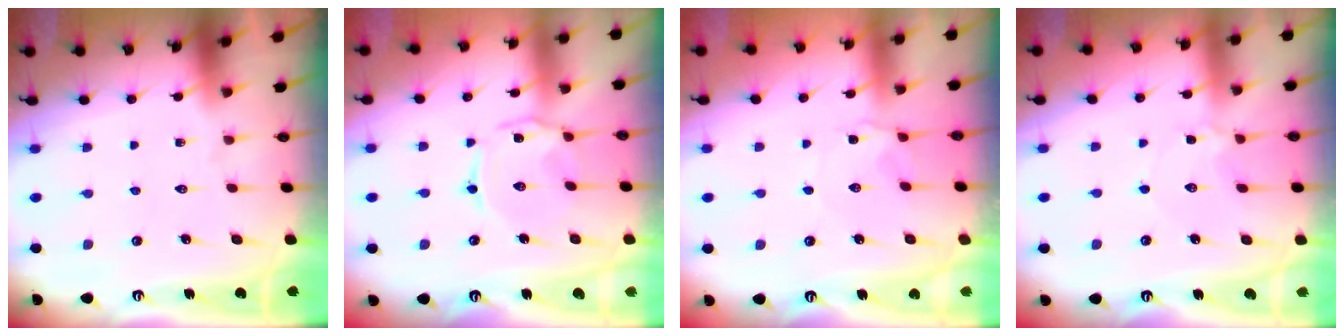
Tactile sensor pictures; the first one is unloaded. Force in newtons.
{"total": 2.1, "press": 2.0, "slide": 0.4}
{"total": 2.0, "press": 1.9, "slide": 0.3}
{"total": 2.7, "press": 2.7, "slide": 0.3}